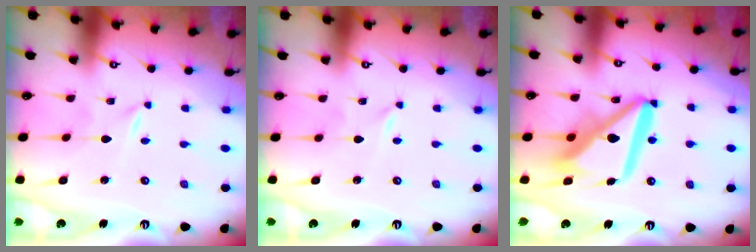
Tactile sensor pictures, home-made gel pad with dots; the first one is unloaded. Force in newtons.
{"total": 0.0}
{"total": 16.8, "press": 16.6, "slide": 2.1}